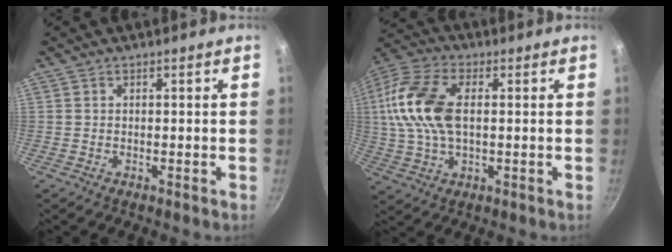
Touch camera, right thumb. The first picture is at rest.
{"total": 15.8, "force": [1.9, 8.9, 12.9], "torque": [-0.253, 0.017, 0.022]}